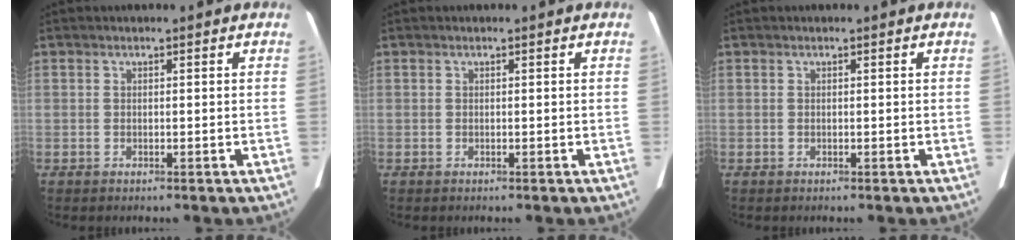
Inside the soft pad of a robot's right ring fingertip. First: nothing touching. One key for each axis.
{"total": 0.0}
{"total": 0.0}